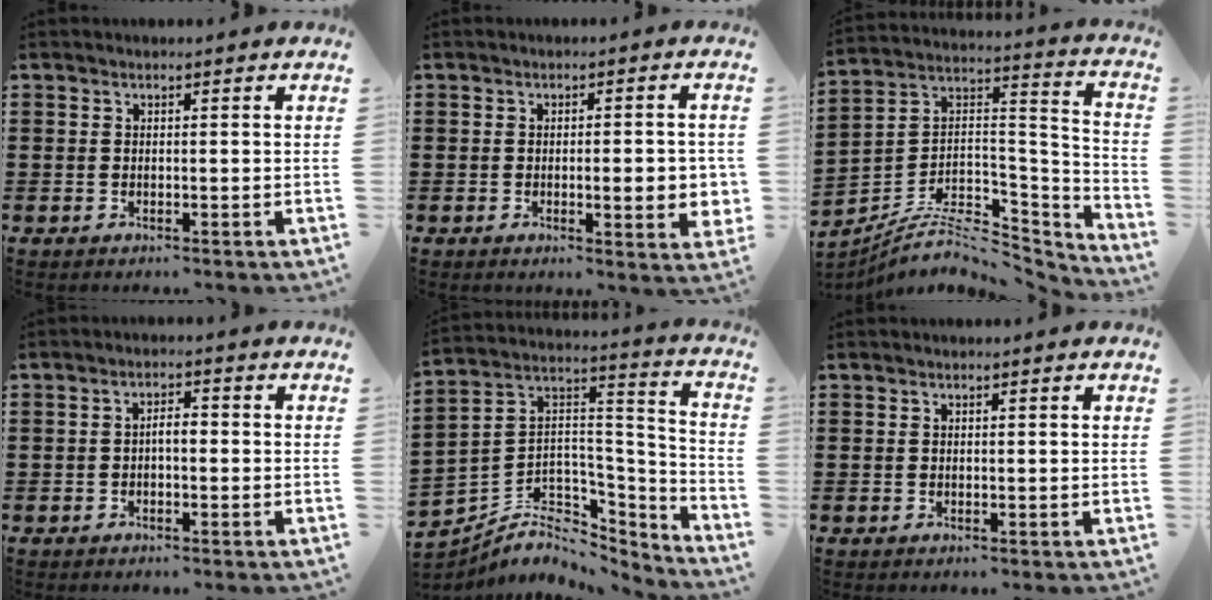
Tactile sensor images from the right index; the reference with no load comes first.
{"total": 5.4, "force": [-0.7, 1.1, 5.3], "torque": [-0.070, -0.010, -0.014]}
{"total": 7.4, "force": [-5.7, 3.4, 3.3], "torque": [-0.068, 0.004, -0.111]}
{"total": 2.3, "force": [-0.5, 0.8, 2.1], "torque": [-0.039, 0.005, -0.011]}
{"total": 6.8, "force": [-3.5, 5.2, 2.6], "torque": [-0.072, -0.011, -0.064]}
{"total": 0.0}